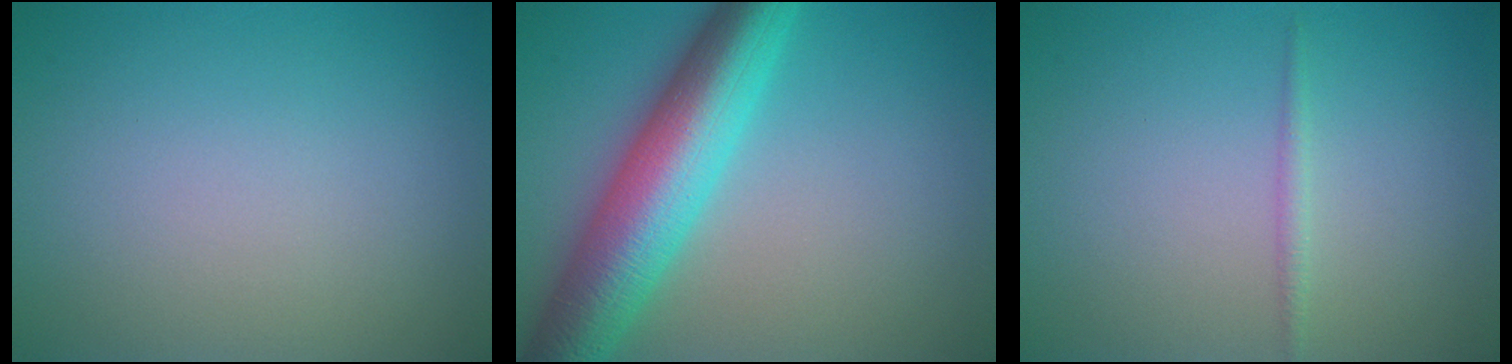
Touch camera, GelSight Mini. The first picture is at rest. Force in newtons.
{"total": 9.5, "press": 9.5, "slide": 0.1}
{"total": 0.9, "press": 0.9, "slide": 0.0}